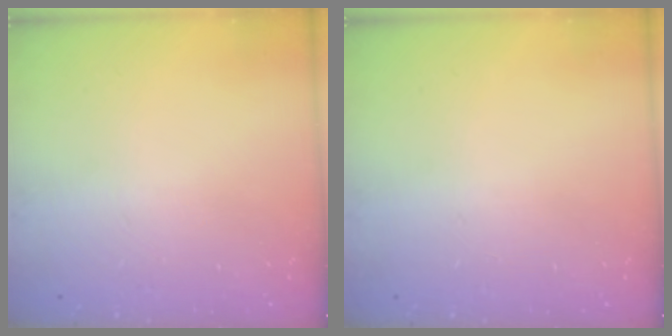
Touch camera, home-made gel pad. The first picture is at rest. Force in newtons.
{"total": 0.0}